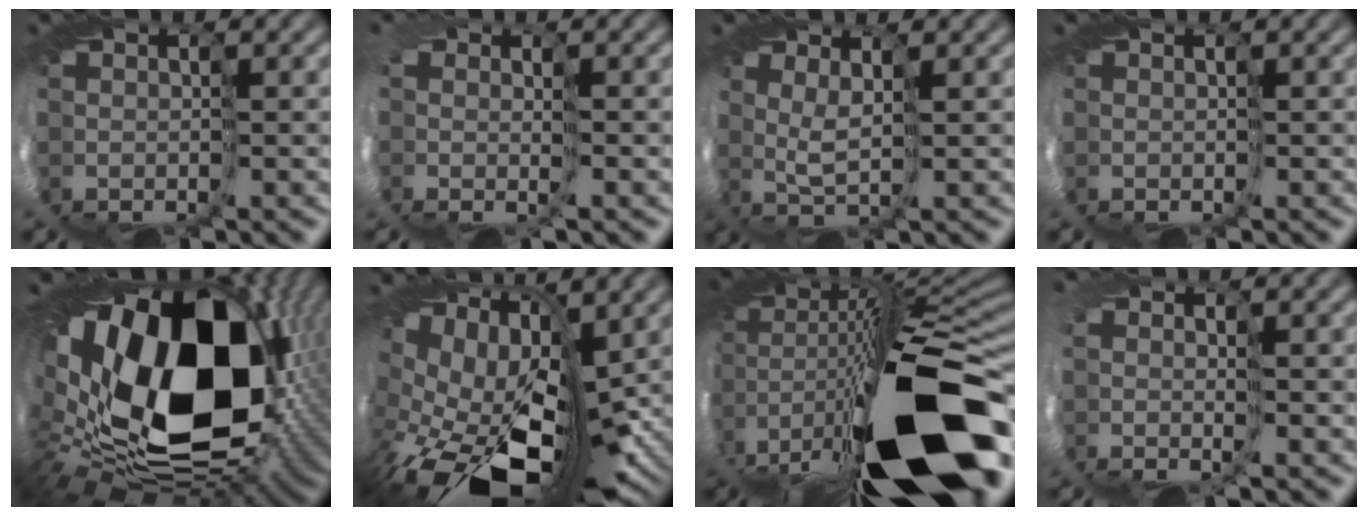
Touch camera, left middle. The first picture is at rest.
{"total": 2.5, "force": [-0.2, 1.6, 1.9], "torque": [-0.046, -0.008, 0.000]}
{"total": 1.4, "force": [0.8, -0.9, 0.7], "torque": [-0.042, 0.002, 0.010]}
{"total": 0.0}
{"total": 17.1, "force": [2.3, 11.6, 12.4], "torque": [-0.271, -0.036, 0.059]}
{"total": 14.0, "force": [-1.9, 7.8, 11.4], "torque": [-0.183, -0.042, 0.006]}
{"total": 16.5, "force": [-3.0, 6.1, 15.1], "torque": [-0.281, -0.035, -0.038]}
{"total": 1.2, "force": [0.0, 0.4, 1.1], "torque": [-0.025, -0.009, 0.001]}